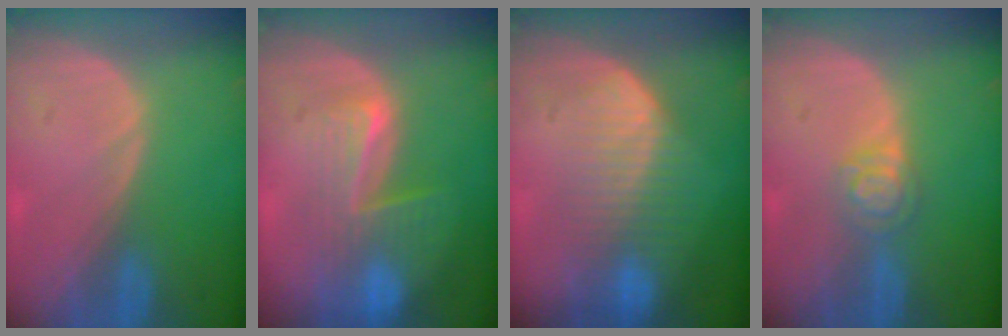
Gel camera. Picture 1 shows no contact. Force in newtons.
{"total": 7.8, "press": 7.2, "slide": 3.1}
{"total": 7.7, "press": 7.4, "slide": 2.2}
{"total": 4.0, "press": 3.6, "slide": 1.8}